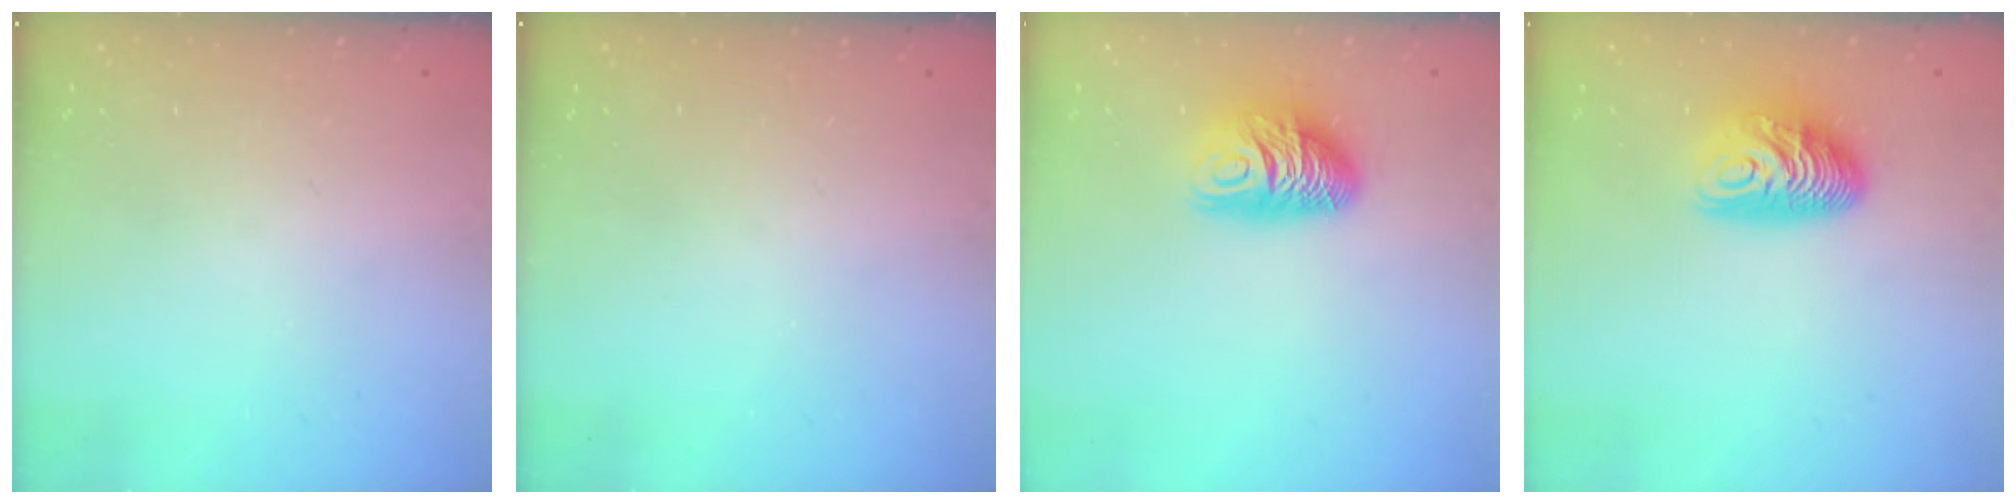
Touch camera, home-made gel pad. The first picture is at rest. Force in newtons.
{"total": 0.0}
{"total": 10.4, "press": 10.3, "slide": 1.0}
{"total": 10.6, "press": 10.5, "slide": 0.9}